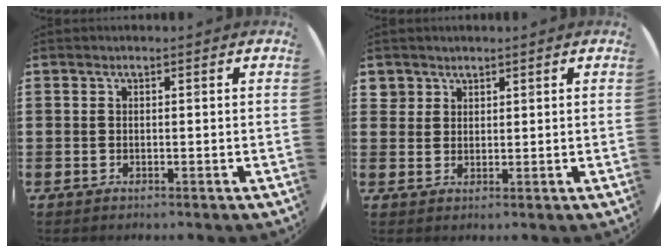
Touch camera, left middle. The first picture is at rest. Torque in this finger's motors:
{"motor_torque": [0.04, 0.00, -0.04, -0.02]}